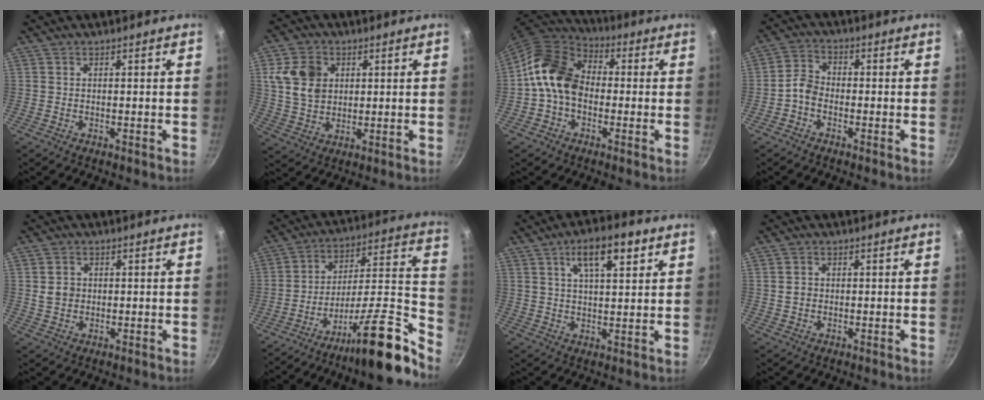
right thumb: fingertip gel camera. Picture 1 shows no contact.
{"total": 9.4, "force": [2.4, 7.4, 5.2], "torque": [-0.074, -0.006, 0.045]}
{"total": 12.9, "force": [-0.8, 9.8, 8.4], "torque": [-0.119, 0.030, -0.038]}
{"total": 3.6, "force": [-1.8, 2.4, 2.0], "torque": [-0.038, 0.030, -0.047]}
{"total": 3.7, "force": [0.5, 3.2, 1.8], "torque": [-0.022, 0.002, 0.009]}
{"total": 21.8, "force": [-14.2, 3.4, 16.2], "torque": [-0.201, 0.104, -0.243]}
{"total": 9.9, "force": [4.7, 3.7, 7.9], "torque": [-0.114, -0.007, 0.075]}
{"total": 2.0, "force": [0.2, 1.8, 0.9], "torque": [-0.012, 0.003, 0.003]}